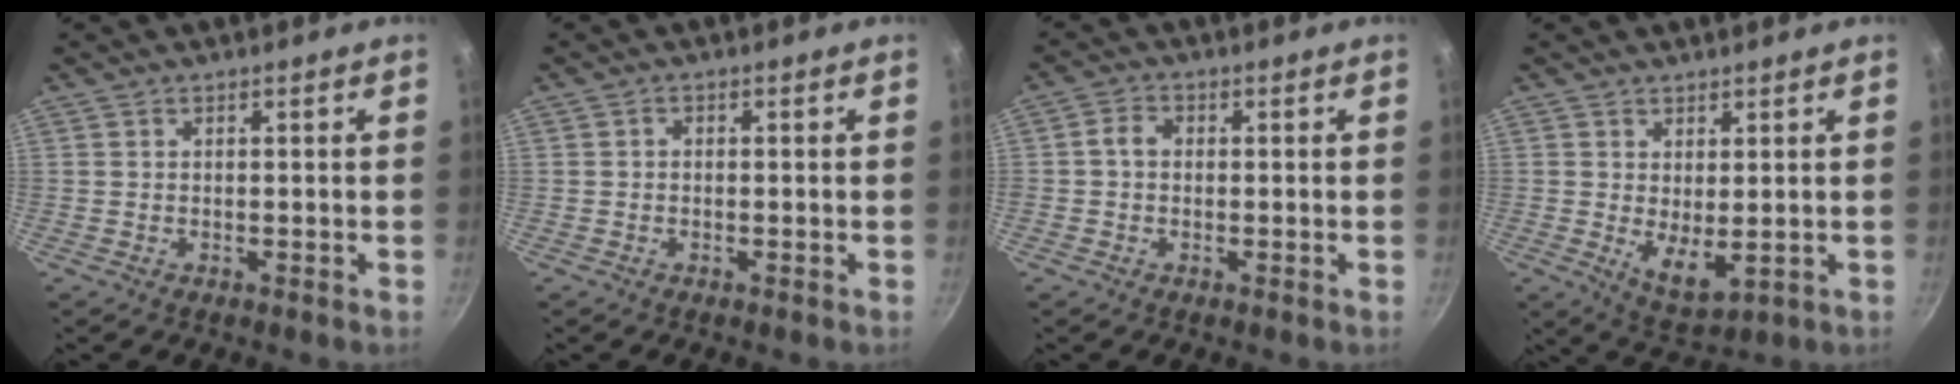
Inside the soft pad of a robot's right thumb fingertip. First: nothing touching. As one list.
[{"total": 0.8, "force": [-0.3, 0.5, 0.5], "torque": [-0.010, 0.006, -0.006]}, {"total": 2.7, "force": [-0.1, 2.1, 1.6], "torque": [-0.028, 0.011, -0.008]}, {"total": 6.1, "force": [0.6, 3.1, 5.2], "torque": [-0.074, -0.022, 0.023]}]